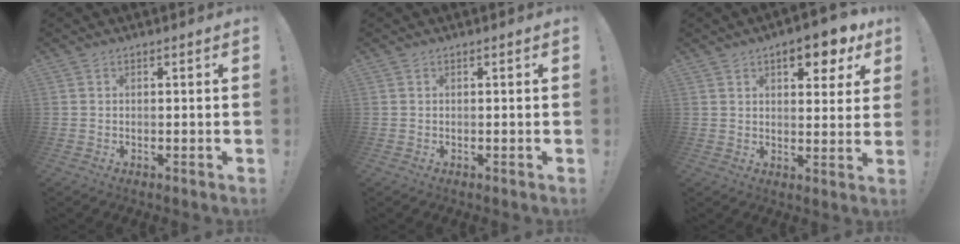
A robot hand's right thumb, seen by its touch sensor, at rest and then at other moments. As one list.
[{"total": 0.0}, {"total": 9.5, "force": [5.6, 3.9, 6.6], "torque": [-0.075, -0.030, 0.091]}]